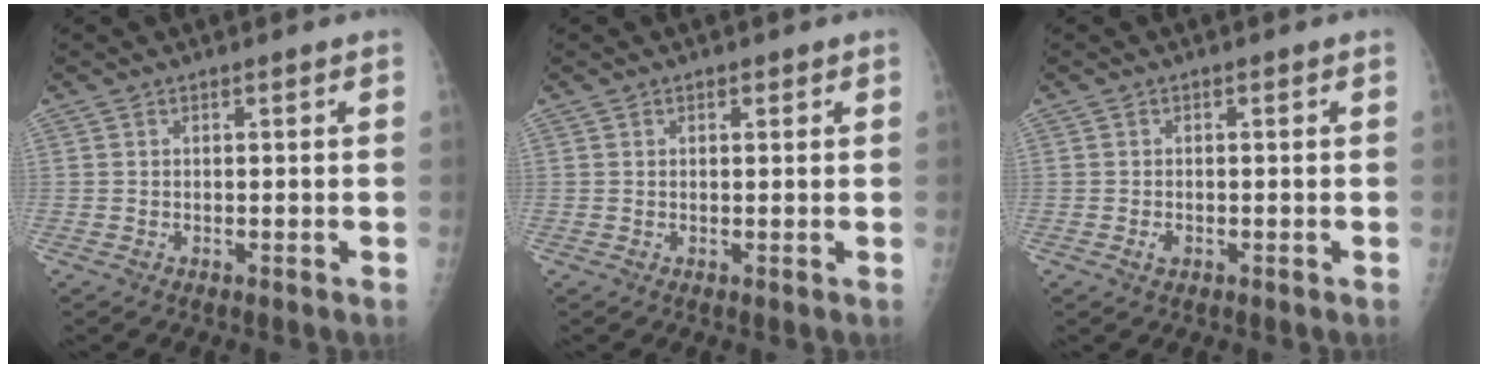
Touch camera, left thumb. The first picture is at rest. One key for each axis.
{"total": 0.8, "fx": 0.5, "fy": 0.6, "fz": 0.4, "tx": -0.001, "ty": -0.002, "tz": 0.005}
{"total": 1.3, "fx": -0.5, "fy": 0.9, "fz": 0.8, "tx": -0.012, "ty": 0.000, "tz": -0.008}